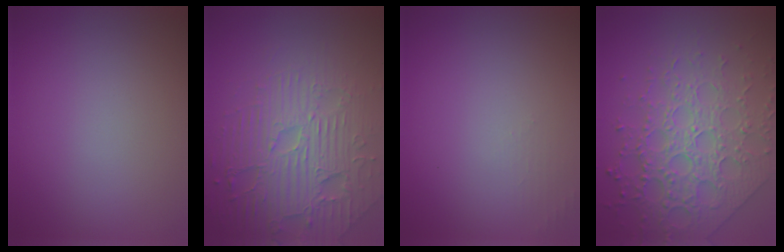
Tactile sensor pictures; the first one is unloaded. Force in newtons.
{"total": 6.5, "press": 5.1, "slide": 4.0}
{"total": 0.7, "press": 0.6, "slide": 0.1}
{"total": 7.0, "press": 5.5, "slide": 4.3}